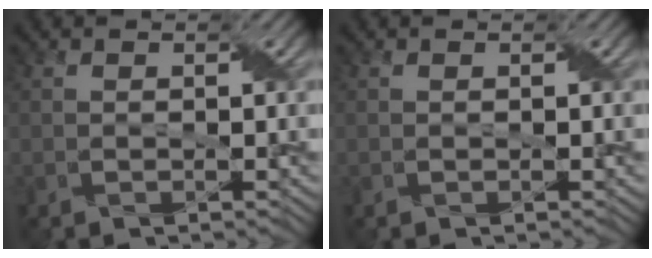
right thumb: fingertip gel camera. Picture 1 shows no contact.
{"total": 0.0}